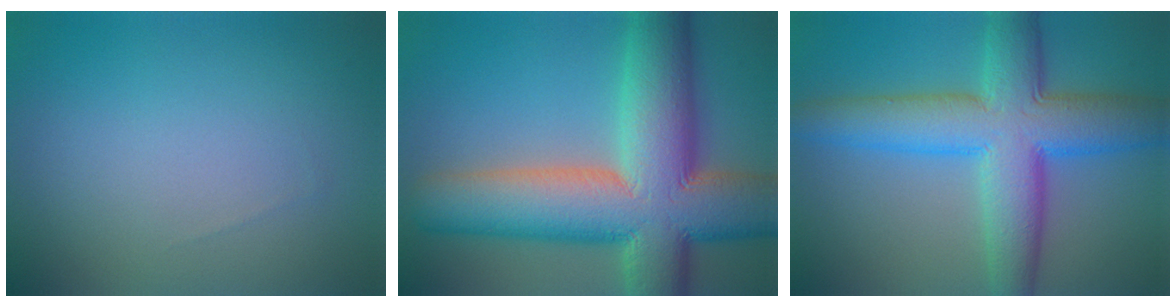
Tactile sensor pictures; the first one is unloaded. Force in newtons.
{"total": 15.7, "press": 15.7, "slide": 1.1}
{"total": 9.8, "press": 9.8, "slide": 0.1}